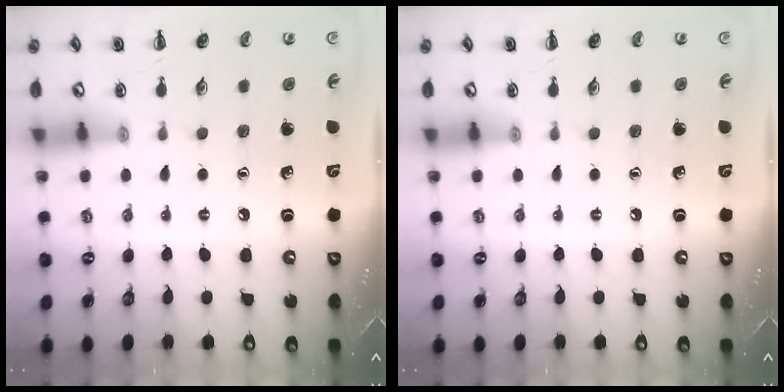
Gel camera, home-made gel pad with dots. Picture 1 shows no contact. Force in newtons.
{"total": 0.0}